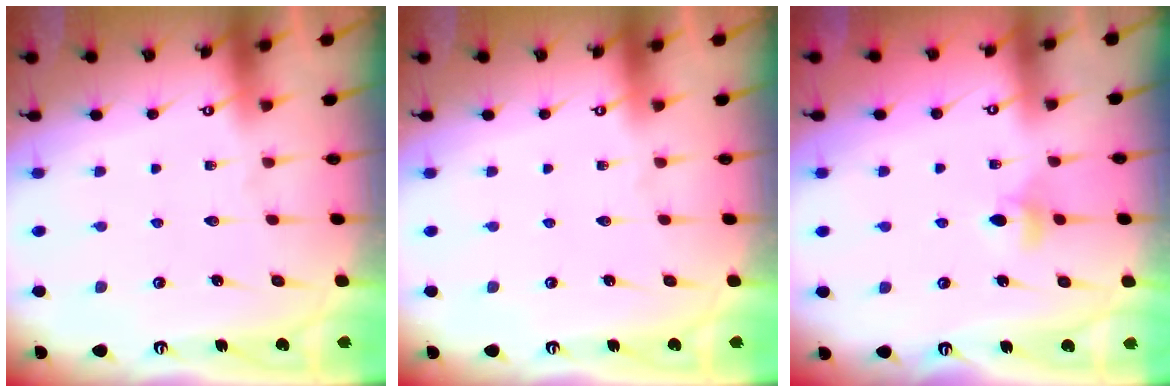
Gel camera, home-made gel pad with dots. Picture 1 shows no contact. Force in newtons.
{"total": 0.0}
{"total": 5.2, "press": 5.1, "slide": 1.0}